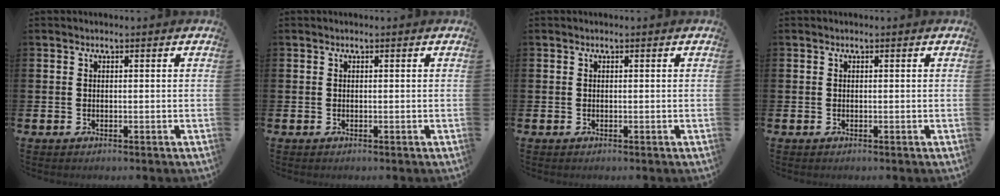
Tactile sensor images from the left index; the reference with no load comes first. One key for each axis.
{"total": 0.0}
{"total": 0.0}
{"total": 0.0}